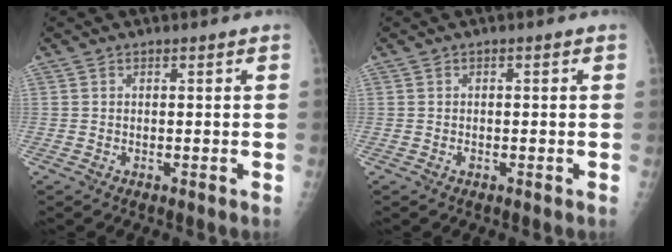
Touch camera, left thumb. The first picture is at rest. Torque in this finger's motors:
{"motor_torque": [-0.11, 0.14, 0.28, 0.03, 0.00]}